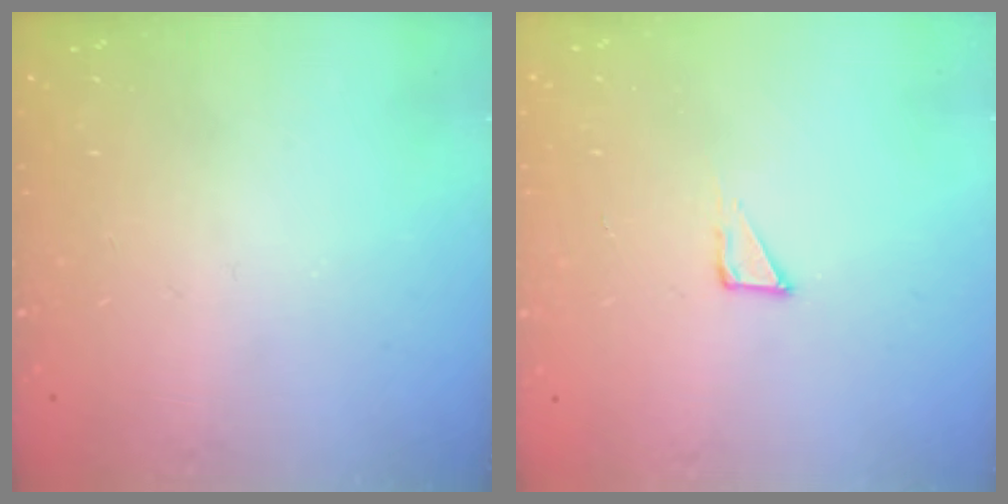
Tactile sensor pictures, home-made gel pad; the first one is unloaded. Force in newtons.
{"total": 2.1, "press": 2.1, "slide": 0.1}